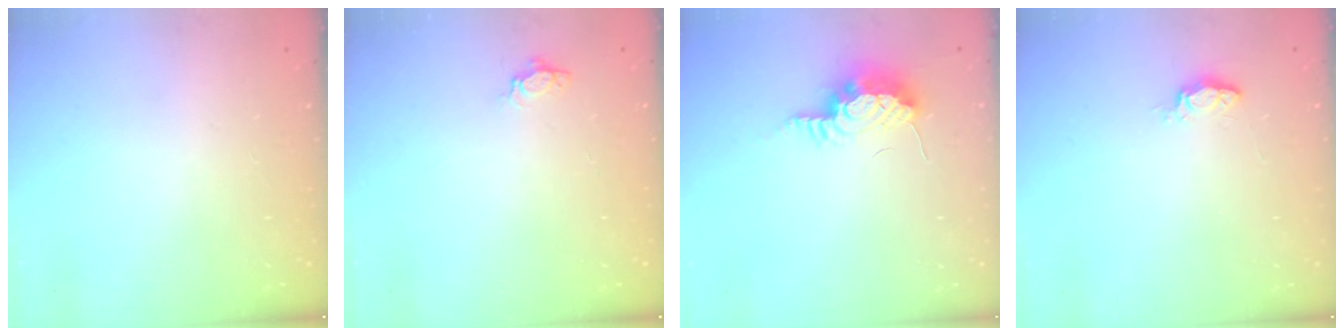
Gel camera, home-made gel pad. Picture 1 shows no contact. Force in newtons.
{"total": 3.8, "press": 3.8, "slide": 0.3}
{"total": 8.5, "press": 8.4, "slide": 1.6}
{"total": 3.5, "press": 3.5, "slide": 0.4}